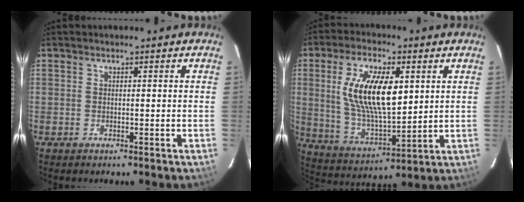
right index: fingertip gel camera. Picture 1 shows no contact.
{"total": 16.1, "force": [3.9, 6.7, 14.2], "torque": [-0.273, -0.001, 0.082]}